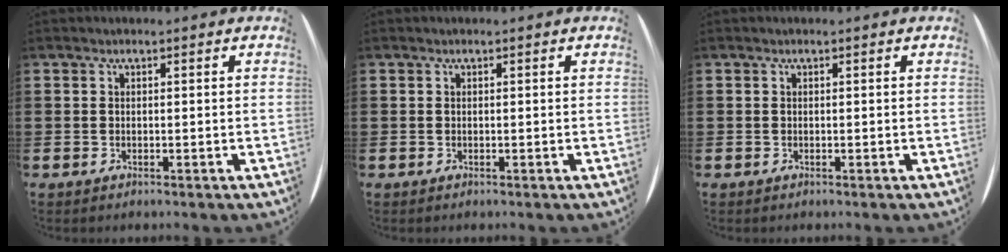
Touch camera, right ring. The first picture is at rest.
{"total": 0.0}
{"total": 0.0}